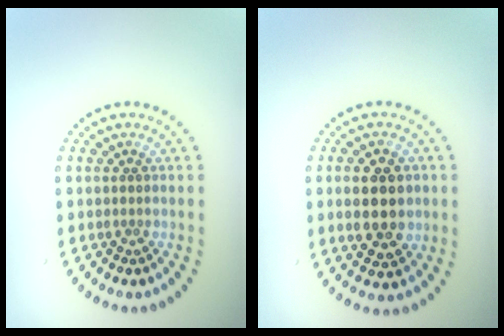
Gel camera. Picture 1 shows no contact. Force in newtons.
{"total": 5.1, "press": 5.1, "slide": 0.3}